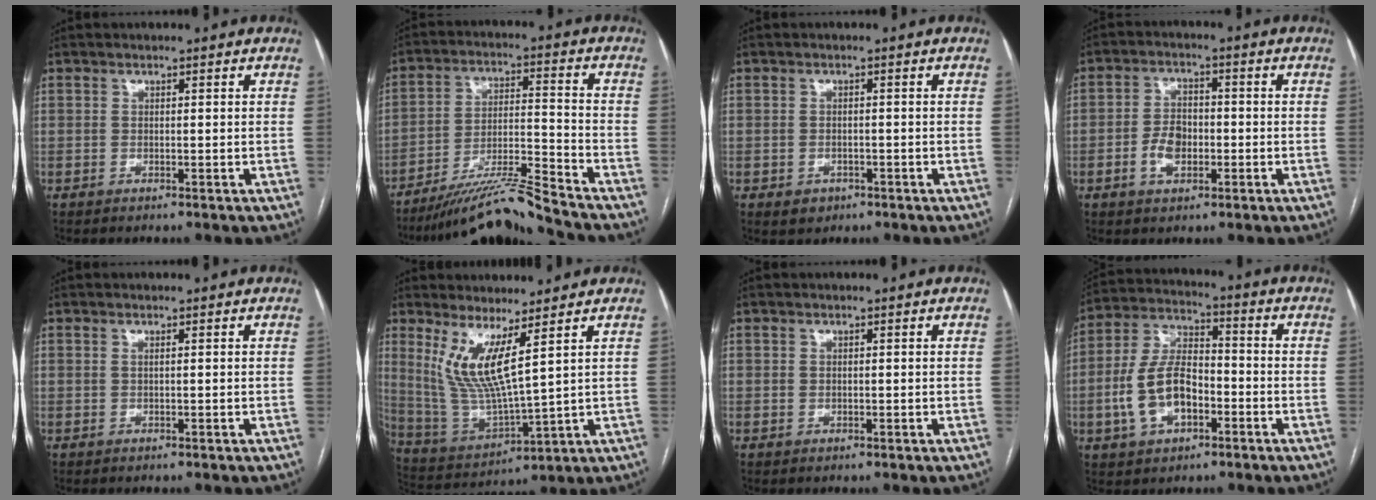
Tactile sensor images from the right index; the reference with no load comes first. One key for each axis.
{"total": 11.3, "fx": -10.4, "fy": -1.8, "fz": 4.0, "tx": -0.062, "ty": 0.007, "tz": -0.185}
{"total": 2.5, "fx": -1.1, "fy": 2.0, "fz": 1.0, "tx": -0.013, "ty": 0.003, "tz": -0.006}
{"total": 5.5, "fx": -1.5, "fy": 3.4, "fz": 4.0, "tx": -0.081, "ty": 0.010, "tz": -0.027}
{"total": 0.5, "fx": 0.2, "fy": 0.0, "fz": 0.5, "tx": -0.013, "ty": -0.001, "tz": 0.004}
{"total": 9.7, "fx": 4.5, "fy": 0.6, "fz": 8.6, "tx": -0.190, "ty": -0.024, "tz": 0.102}
{"total": 0.5, "fx": 0.1, "fy": 0.5, "fz": 0.2, "tx": 0.000, "ty": 0.001, "tz": 0.001}
{"total": 11.2, "fx": -3.3, "fy": 6.1, "fz": 8.8, "tx": -0.192, "ty": 0.018, "tz": -0.061}